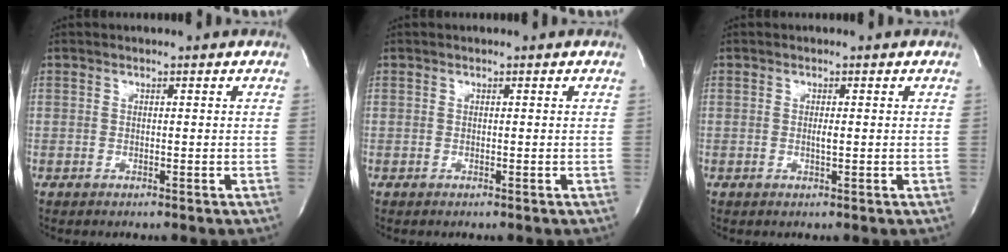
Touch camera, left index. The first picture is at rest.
{"total": 0.0}
{"total": 1.0, "force": [0.0, 0.1, 1.0], "torque": [-0.021, -0.002, -0.001]}